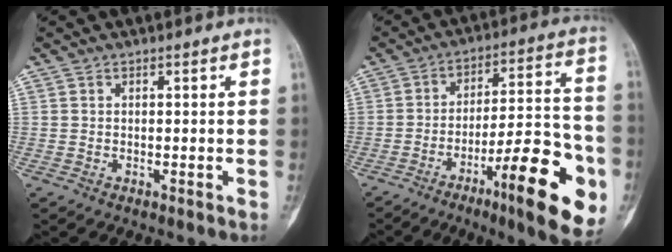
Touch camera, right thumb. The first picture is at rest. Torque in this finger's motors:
{"motor_torque": [1.35, 1.45, 1.35, -0.67, 0.18]}